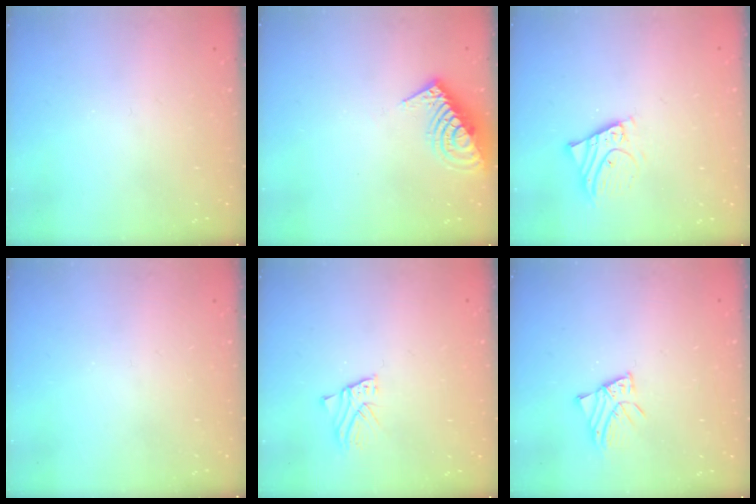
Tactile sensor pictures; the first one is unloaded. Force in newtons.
{"total": 14.6, "press": 14.6, "slide": 0.4}
{"total": 5.5, "press": 5.4, "slide": 0.6}
{"total": 0.0}
{"total": 2.2, "press": 2.2, "slide": 0.2}
{"total": 3.2, "press": 3.2, "slide": 0.1}